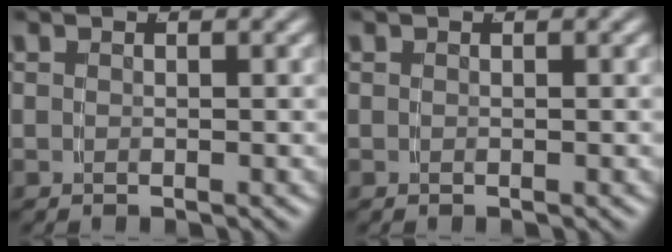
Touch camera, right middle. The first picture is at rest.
{"total": 0.0}